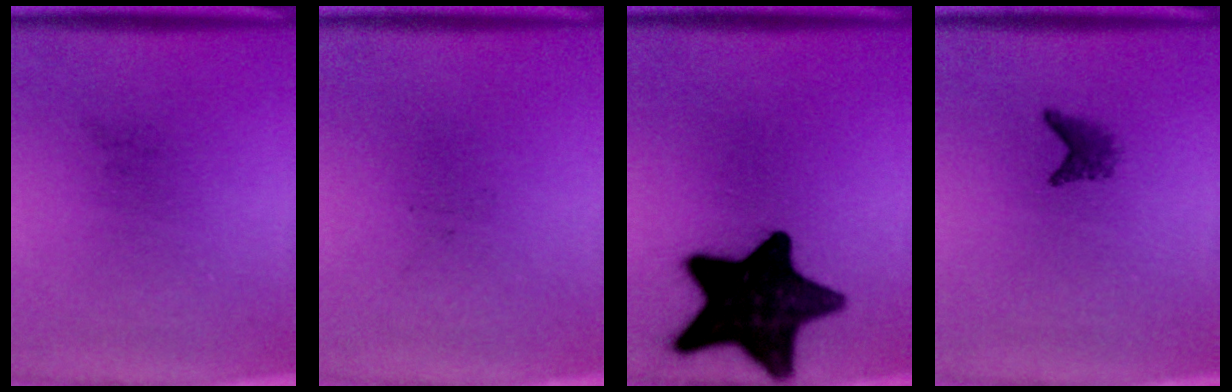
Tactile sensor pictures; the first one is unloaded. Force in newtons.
{"total": 0.0}
{"total": 17.4}
{"total": 1.7}